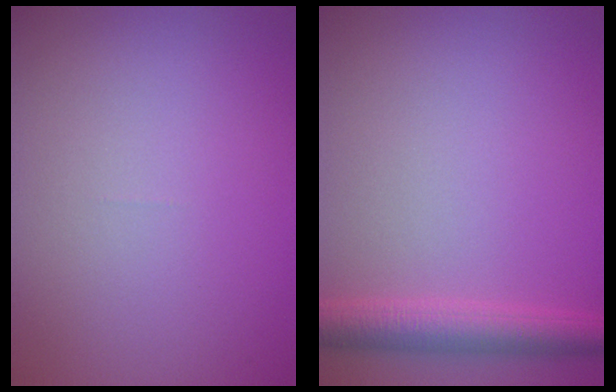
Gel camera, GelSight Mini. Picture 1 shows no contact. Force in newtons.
{"total": 3.5, "press": 3.5, "slide": 0.1}